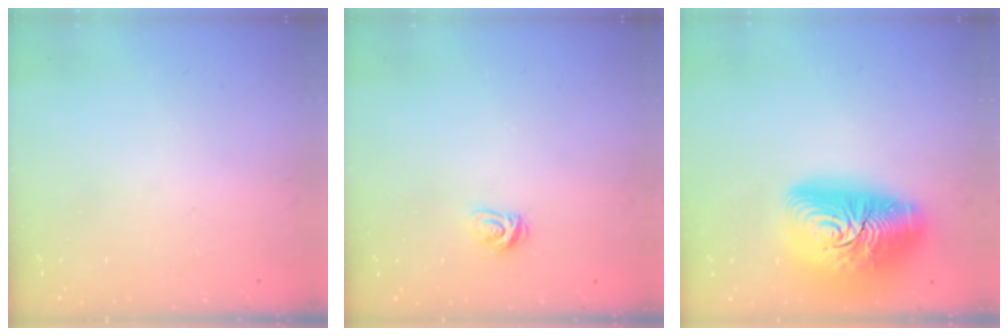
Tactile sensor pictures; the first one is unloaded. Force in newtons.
{"total": 4.6, "press": 4.6, "slide": 0.5}
{"total": 23.5, "press": 23.4, "slide": 1.6}